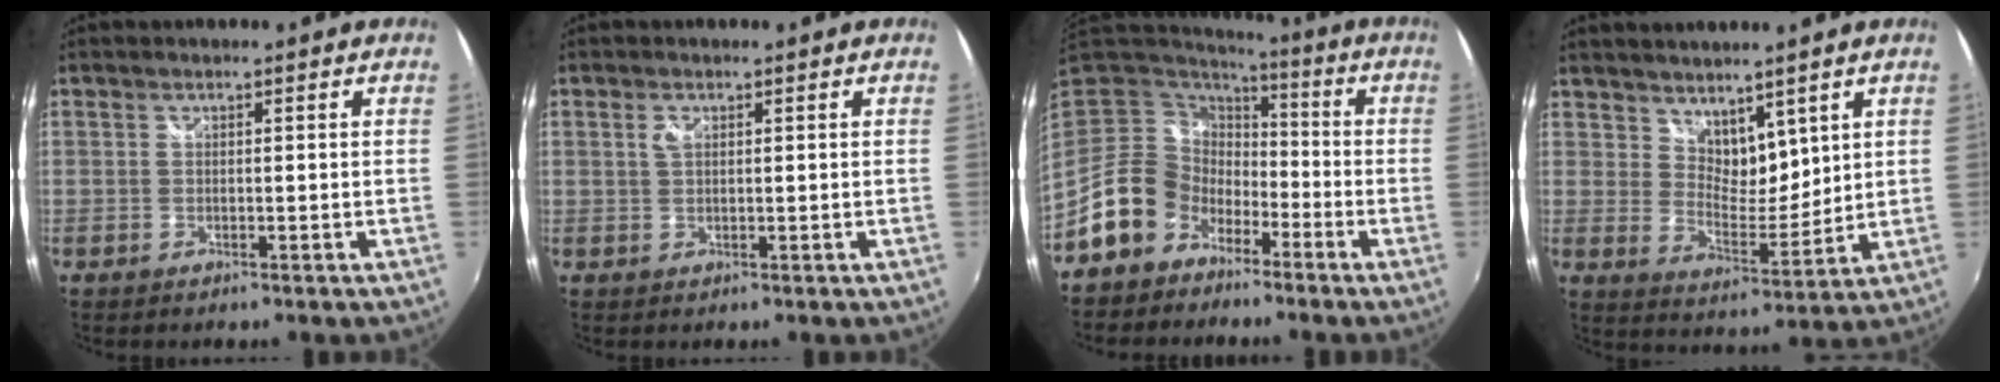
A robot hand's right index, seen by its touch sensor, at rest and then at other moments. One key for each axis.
{"total": 1.6, "fx": 0.6, "fy": 0.9, "fz": 1.2, "tx": -0.023, "ty": 0.000, "tz": 0.009}
{"total": 14.3, "fx": -7.8, "fy": 11.1, "fz": 4.6, "tx": -0.115, "ty": 0.017, "tz": -0.136}
{"total": 7.7, "fx": 5.7, "fy": 4.1, "fz": 3.1, "tx": -0.039, "ty": -0.004, "tz": 0.107}